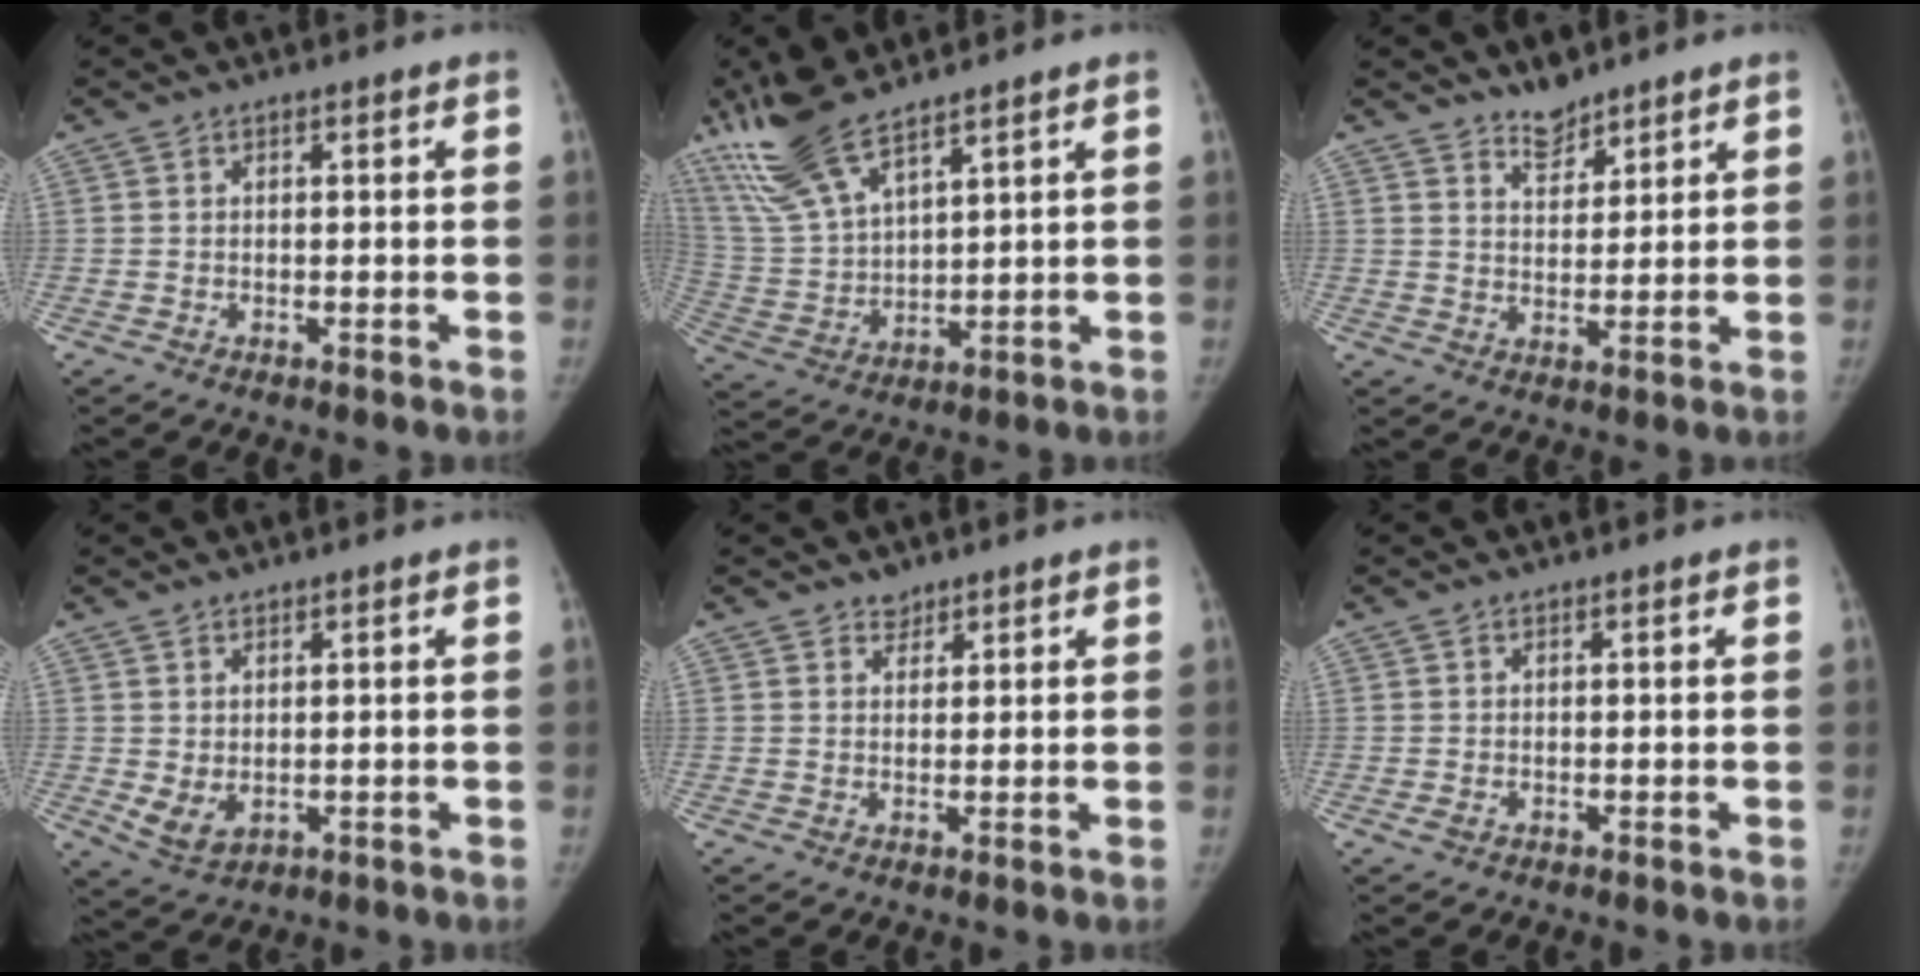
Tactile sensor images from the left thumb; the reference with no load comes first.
{"total": 13.7, "force": [10.7, 3.5, 7.8], "torque": [-0.163, -0.039, 0.229]}
{"total": 4.7, "force": [4.1, 1.9, 1.3], "torque": [-0.001, -0.035, 0.074]}
{"total": 4.3, "force": [0.2, 2.9, 3.2], "torque": [-0.060, -0.010, 0.019]}
{"total": 1.8, "force": [1.5, 1.1, 0.1], "torque": [0.014, -0.010, 0.018]}
{"total": 1.0, "force": [-0.1, 0.8, 0.6], "torque": [-0.018, -0.003, -0.001]}